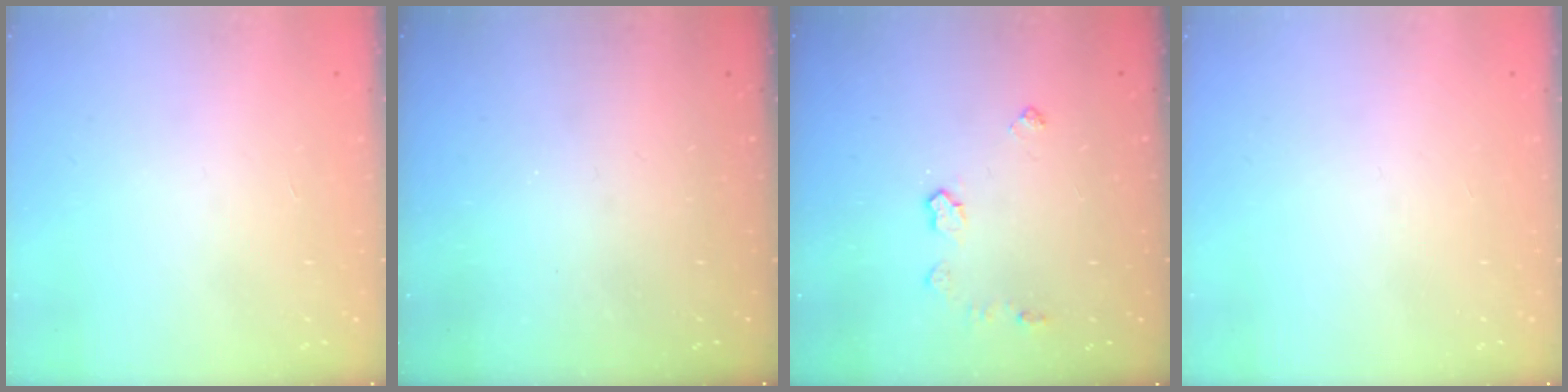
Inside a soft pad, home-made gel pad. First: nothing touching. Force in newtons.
{"total": 0.0}
{"total": 4.9, "press": 4.9, "slide": 0.0}
{"total": 0.0}